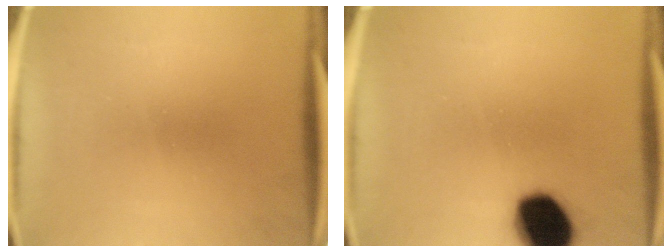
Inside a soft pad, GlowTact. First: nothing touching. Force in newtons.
{"total": 14.9}